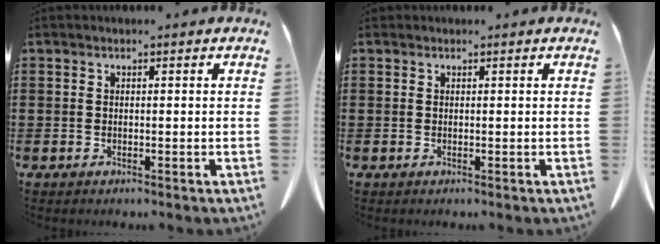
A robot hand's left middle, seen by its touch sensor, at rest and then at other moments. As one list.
[{"total": 0.0}]